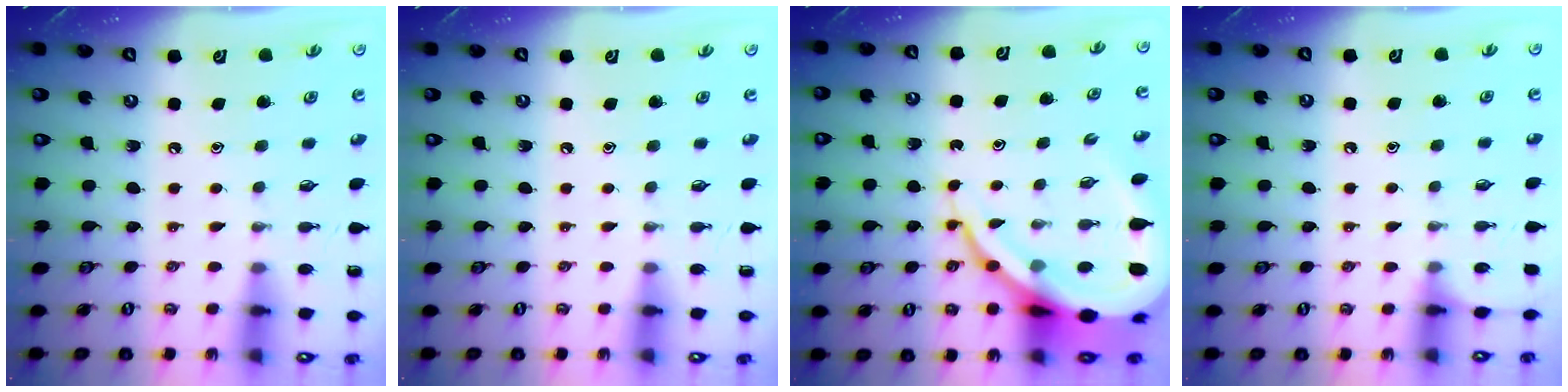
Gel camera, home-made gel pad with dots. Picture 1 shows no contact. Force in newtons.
{"total": 0.0}
{"total": 15.6, "press": 15.5, "slide": 1.7}
{"total": 5.6, "press": 5.5, "slide": 0.7}